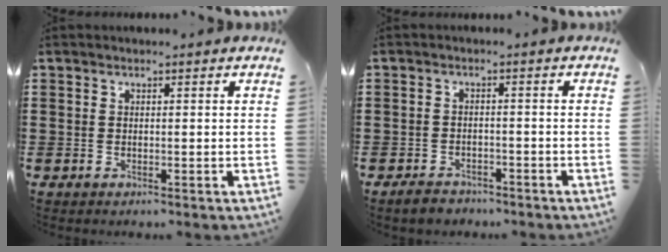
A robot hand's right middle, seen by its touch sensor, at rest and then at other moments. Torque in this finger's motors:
{"motor_torque": [1.07, -0.14, 0.18, 0.10]}